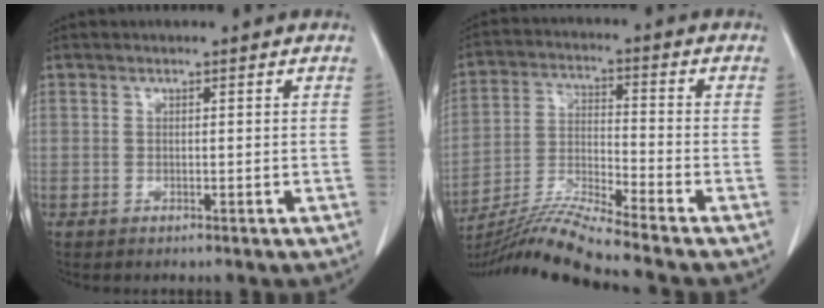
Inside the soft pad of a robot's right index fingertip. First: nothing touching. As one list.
[{"total": 10.9, "force": [-9.8, -2.6, 4.0], "torque": [-0.080, -0.009, -0.185]}]